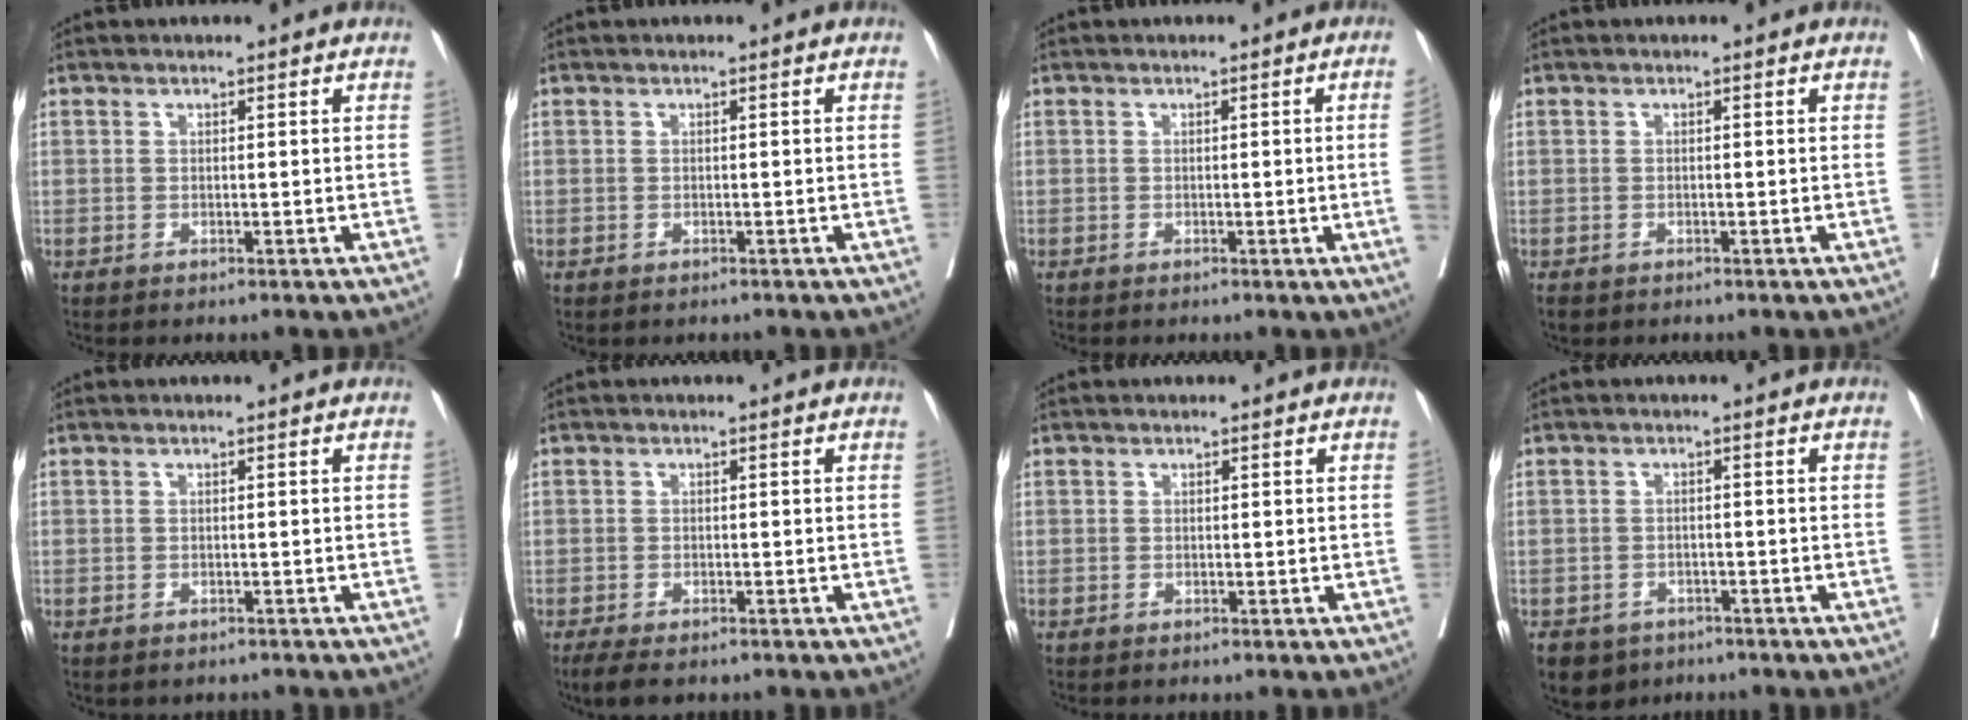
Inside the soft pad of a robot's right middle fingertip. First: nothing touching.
{"total": 0.7, "force": [-0.6, 0.3, 0.1], "torque": [-0.008, -0.001, -0.012]}
{"total": 3.0, "force": [-0.4, -1.3, 2.6], "torque": [-0.033, -0.004, -0.002]}
{"total": 2.9, "force": [-2.3, 1.4, 1.1], "torque": [-0.021, -0.008, -0.034]}
{"total": 1.6, "force": [-1.4, 0.7, 0.3], "torque": [-0.007, -0.002, -0.019]}
{"total": 3.9, "force": [-2.9, 1.4, 2.1], "torque": [-0.038, -0.010, -0.045]}
{"total": 0.0}
{"total": 4.9, "force": [-3.5, 3.3, 0.8], "torque": [-0.009, 0.002, -0.053]}